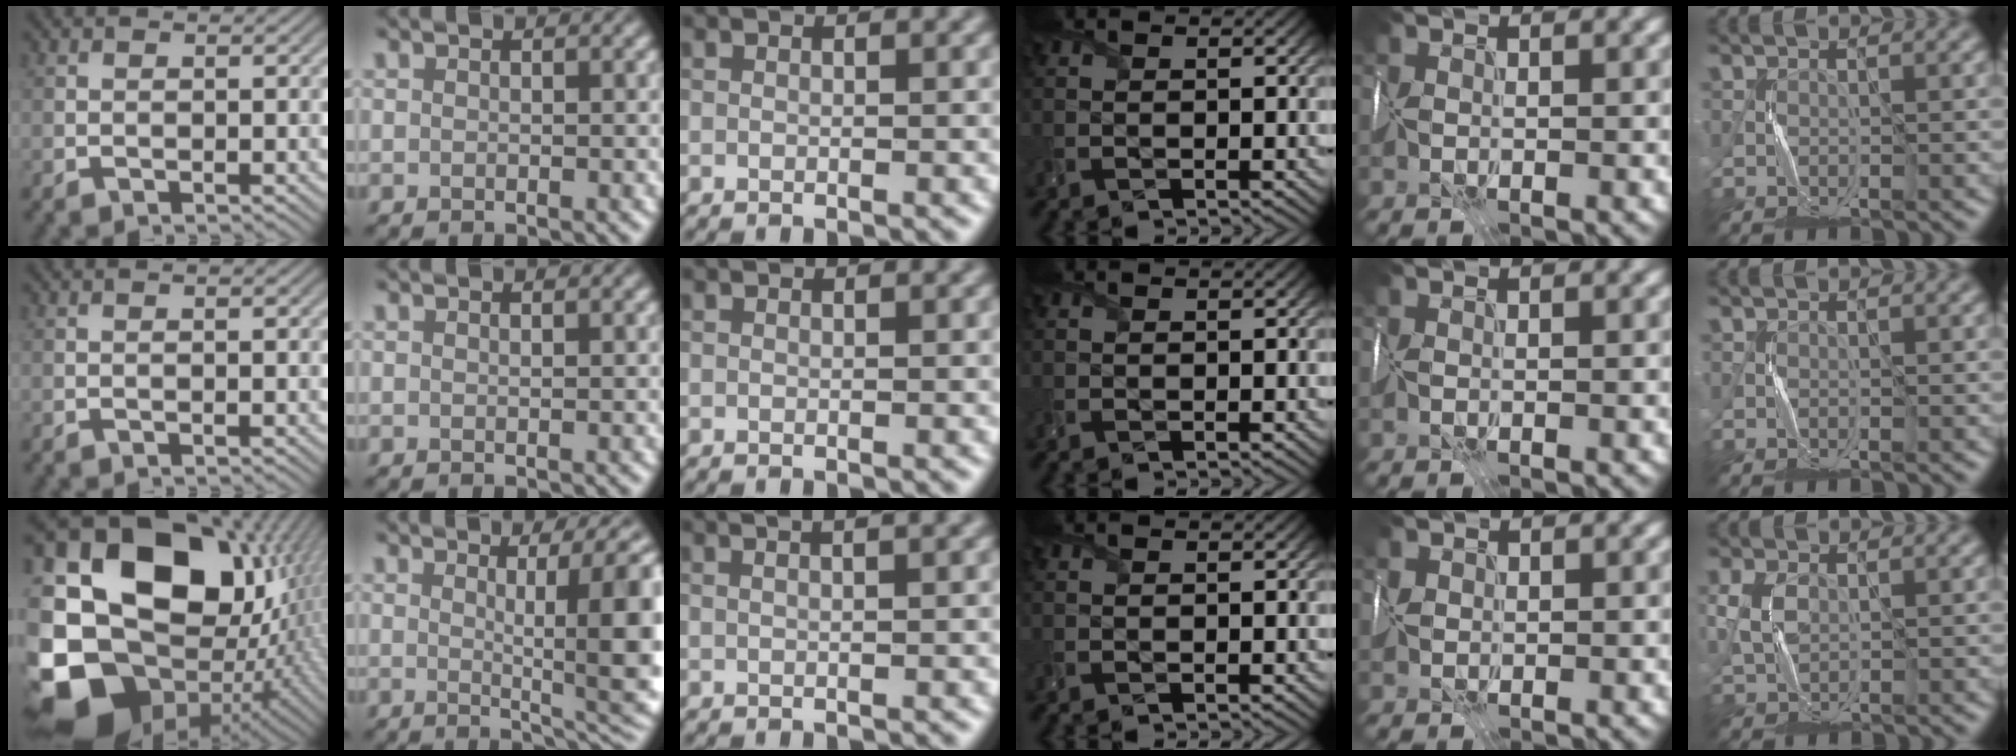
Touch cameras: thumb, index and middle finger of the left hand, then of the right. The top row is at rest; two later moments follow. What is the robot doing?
{"motion": "wrap", "object": "receipt paper"}